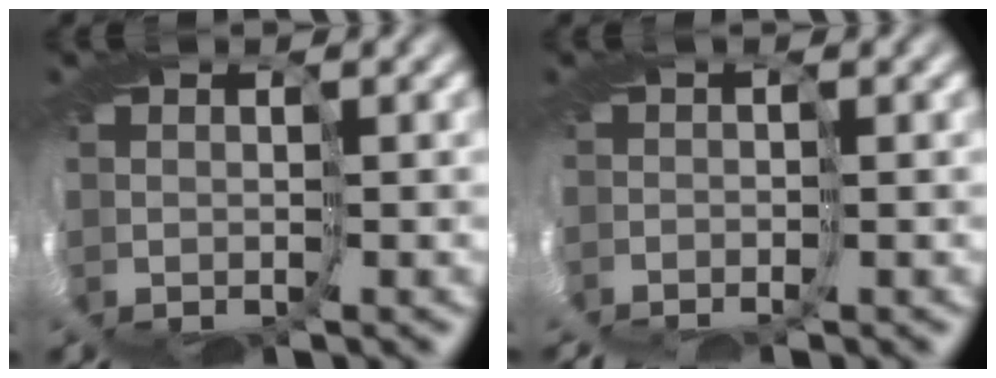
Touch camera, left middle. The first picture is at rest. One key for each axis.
{"total": 2.5, "fx": -2.1, "fy": 0.1, "fz": 1.3, "tx": -0.017, "ty": -0.004, "tz": -0.040}